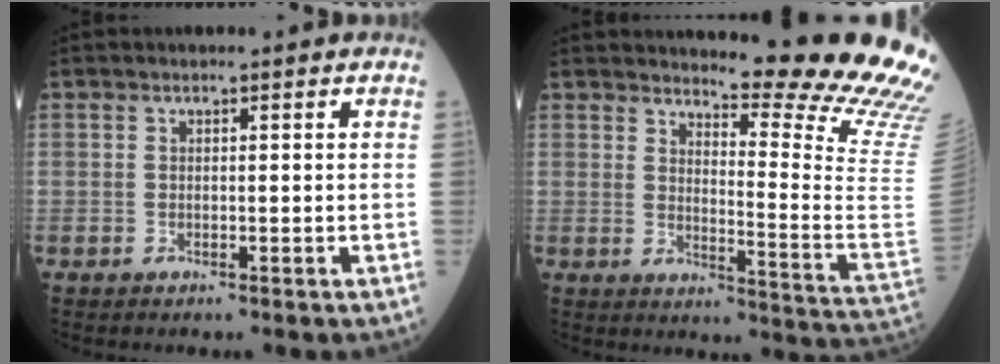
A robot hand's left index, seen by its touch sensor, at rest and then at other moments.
{"total": 20.1, "force": [18.6, -1.3, 7.3], "torque": [-0.108, -0.169, 0.212]}